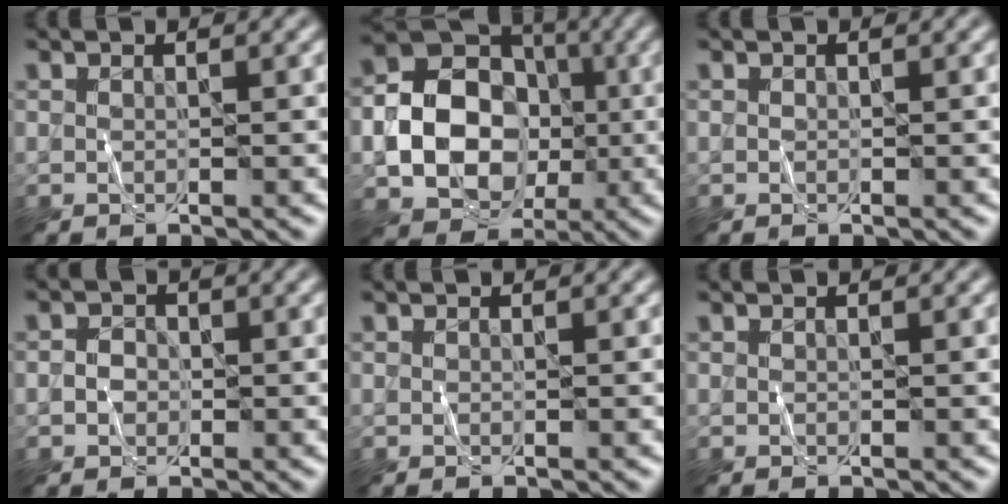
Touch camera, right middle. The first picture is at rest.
{"total": 11.5, "force": [-1.7, 9.1, 6.8], "torque": [-0.096, -0.014, -0.041]}
{"total": 0.0}
{"total": 1.7, "force": [-0.3, 1.5, 0.8], "torque": [-0.008, 0.002, -0.013]}
{"total": 0.0}
{"total": 0.0}